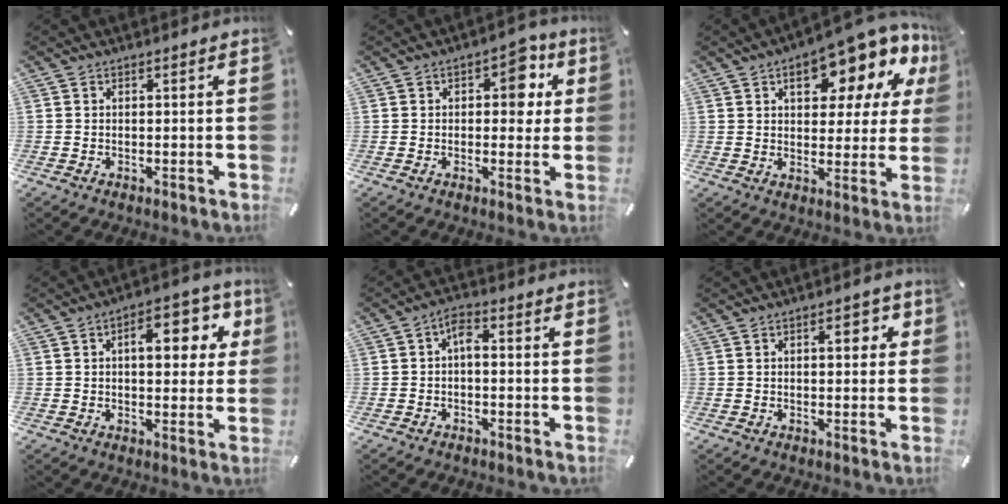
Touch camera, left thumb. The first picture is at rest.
{"total": 7.5, "force": [1.9, 4.9, 5.3], "torque": [-0.047, -0.007, 0.020]}
{"total": 15.1, "force": [9.9, 6.4, 9.5], "torque": [-0.119, -0.071, 0.159]}
{"total": 11.8, "force": [3.2, 6.5, 9.3], "torque": [-0.111, -0.006, 0.046]}
{"total": 3.7, "force": [-0.6, 2.1, 3.0], "torque": [-0.058, 0.016, -0.013]}
{"total": 4.4, "force": [1.3, 2.3, 3.5], "torque": [-0.042, -0.001, 0.011]}